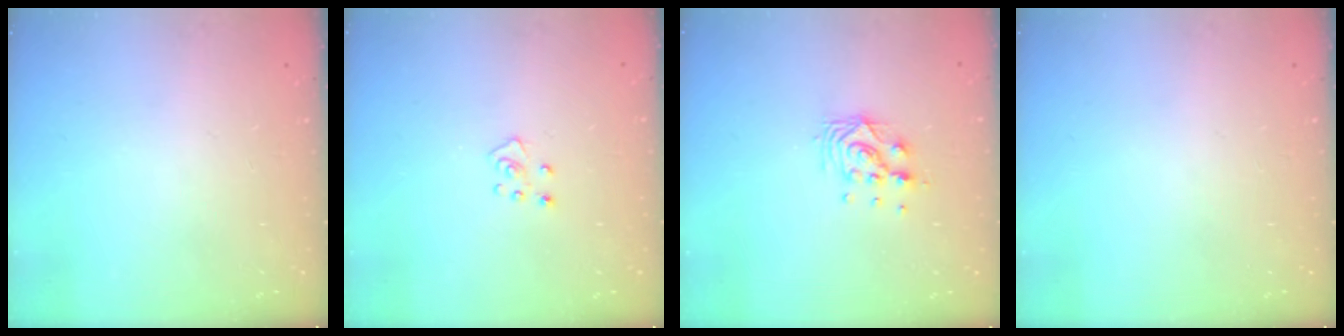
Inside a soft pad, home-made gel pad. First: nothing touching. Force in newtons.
{"total": 4.2, "press": 4.1, "slide": 0.3}
{"total": 9.2, "press": 9.2, "slide": 0.7}
{"total": 0.0}